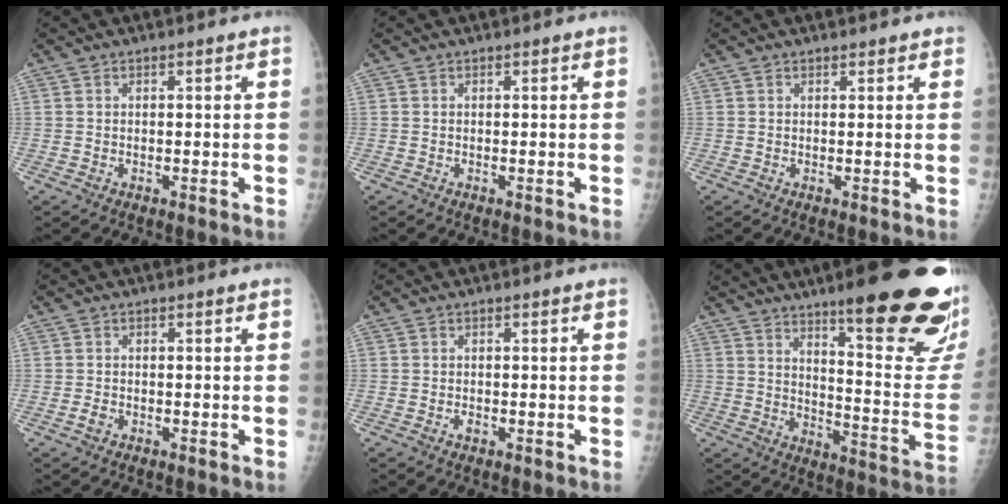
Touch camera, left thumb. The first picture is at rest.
{"total": 0.0}
{"total": 1.1, "force": [0.9, 0.5, 0.3], "torque": [0.001, -0.003, 0.010]}
{"total": 1.1, "force": [-0.7, 0.8, 0.5], "torque": [-0.012, 0.000, -0.013]}
{"total": 0.8, "force": [-0.4, 0.5, 0.4], "torque": [-0.006, 0.001, -0.007]}
{"total": 26.2, "force": [16.5, 4.9, 19.7], "torque": [-0.217, -0.089, 0.230]}